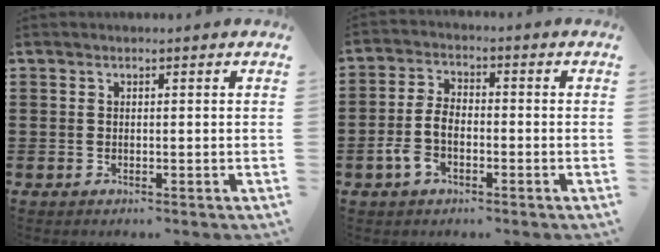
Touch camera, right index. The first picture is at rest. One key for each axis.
{"total": 5.6, "fx": -2.0, "fy": 3.1, "fz": 4.3, "tx": -0.102, "ty": 0.001, "tz": -0.041}